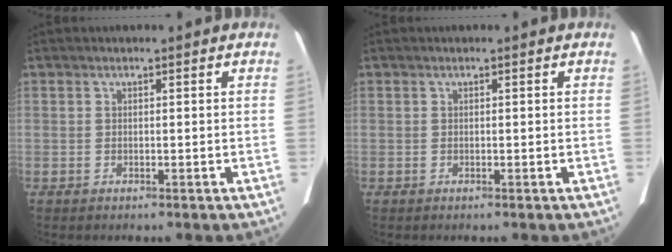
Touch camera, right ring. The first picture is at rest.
{"total": 0.0}